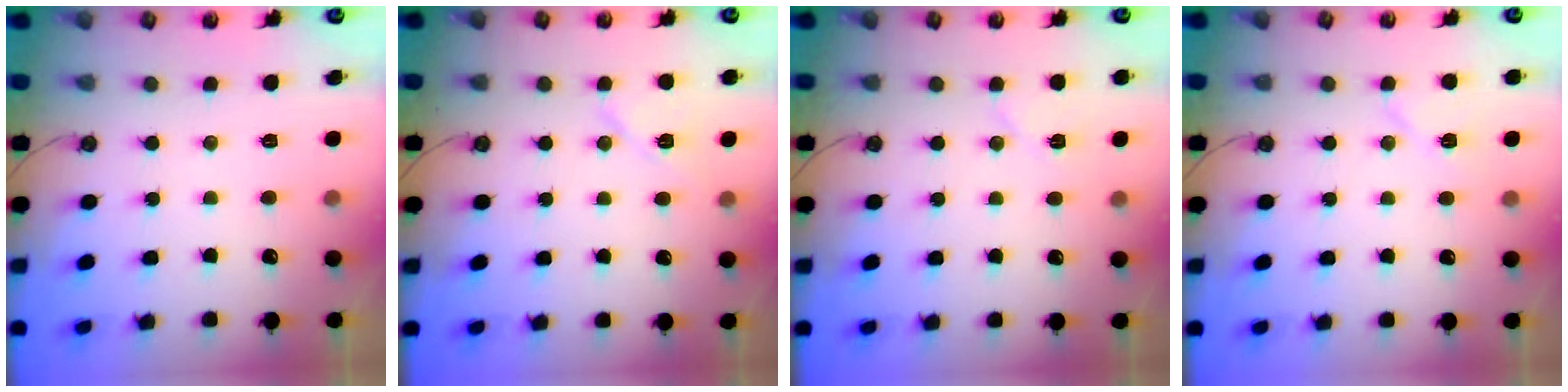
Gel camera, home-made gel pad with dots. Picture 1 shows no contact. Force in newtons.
{"total": 8.2, "press": 7.7, "slide": 2.8}
{"total": 7.3, "press": 6.4, "slide": 3.6}
{"total": 6.1, "press": 6.1, "slide": 0.5}